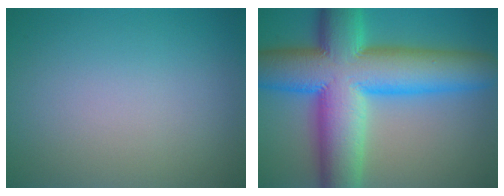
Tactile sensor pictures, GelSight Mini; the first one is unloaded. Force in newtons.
{"total": 15.6, "press": 15.6, "slide": 0.3}